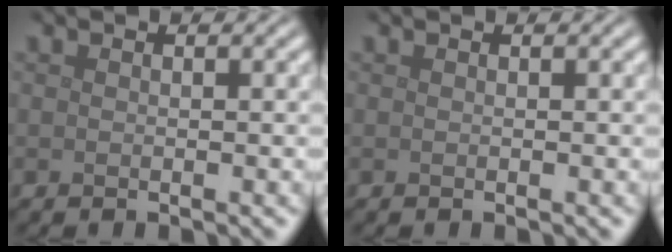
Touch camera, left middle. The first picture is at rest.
{"total": 0.0}